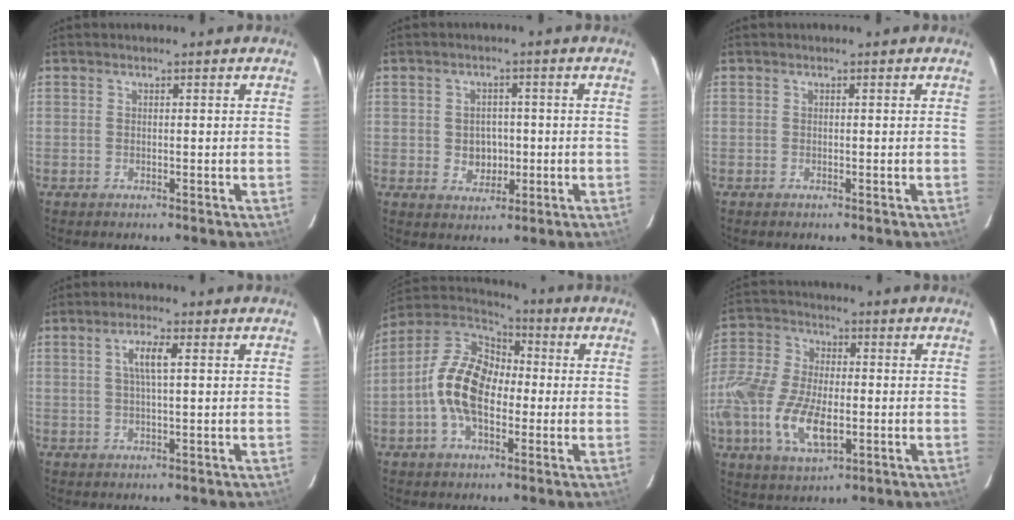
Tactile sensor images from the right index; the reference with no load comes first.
{"total": 4.7, "force": [-0.5, 4.1, 2.3], "torque": [-0.043, 0.006, 0.001]}
{"total": 0.0}
{"total": 4.0, "force": [1.0, 0.6, 3.8], "torque": [-0.074, 0.005, 0.018]}
{"total": 14.0, "force": [-2.2, 8.4, 11.0], "torque": [-0.223, 0.018, -0.048]}
{"total": 17.4, "force": [-5.1, 8.9, 14.0], "torque": [-0.315, -0.017, -0.098]}